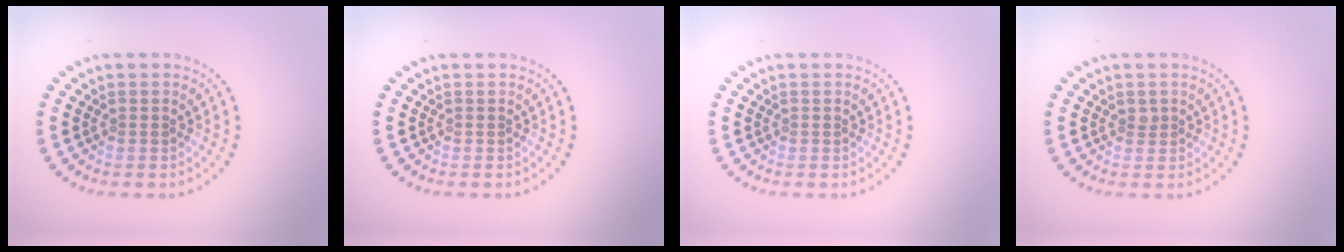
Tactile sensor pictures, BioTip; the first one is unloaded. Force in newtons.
{"total": 0.0}
{"total": 0.0}
{"total": 0.6, "press": 0.5, "slide": 0.4}